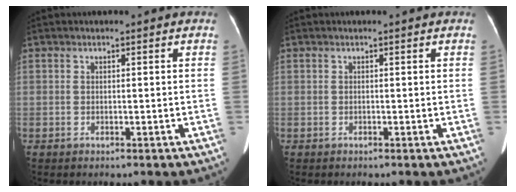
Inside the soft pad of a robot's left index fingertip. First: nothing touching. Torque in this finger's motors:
{"motor_torque": [-0.77, 0.17, -0.39, -0.02]}